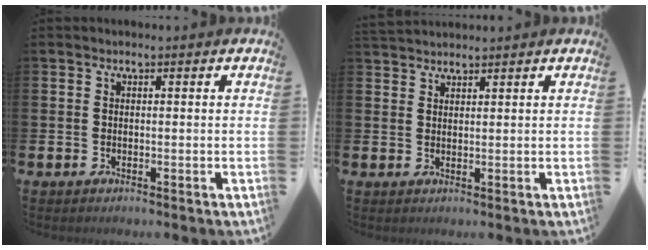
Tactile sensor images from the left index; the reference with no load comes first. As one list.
[{"total": 2.1, "force": [2.1, 0.4, 0.0], "torque": [0.001, -0.007, 0.039]}]